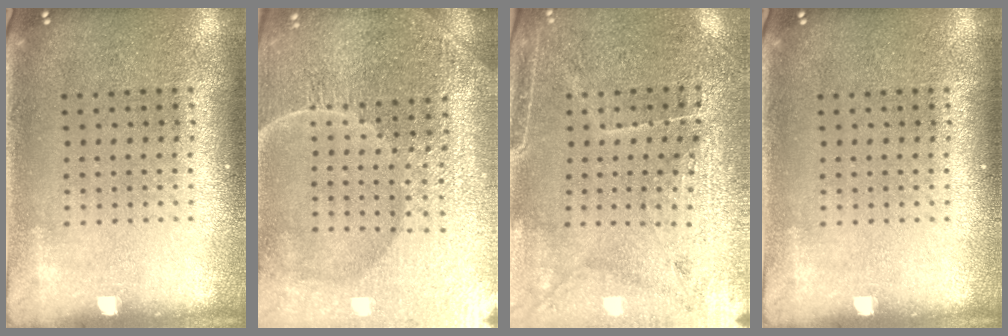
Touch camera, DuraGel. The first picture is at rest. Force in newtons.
{"total": 5.5, "press": 5.0, "slide": 2.1}
{"total": 3.2, "press": 3.0, "slide": 1.1}
{"total": 0.0}